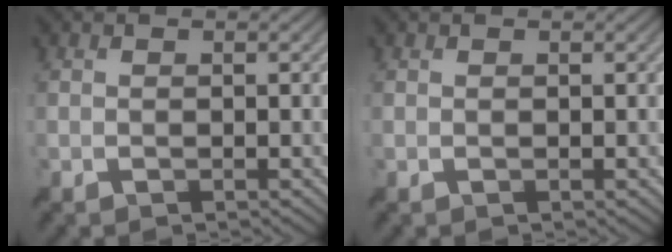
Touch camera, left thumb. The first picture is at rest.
{"total": 0.0}